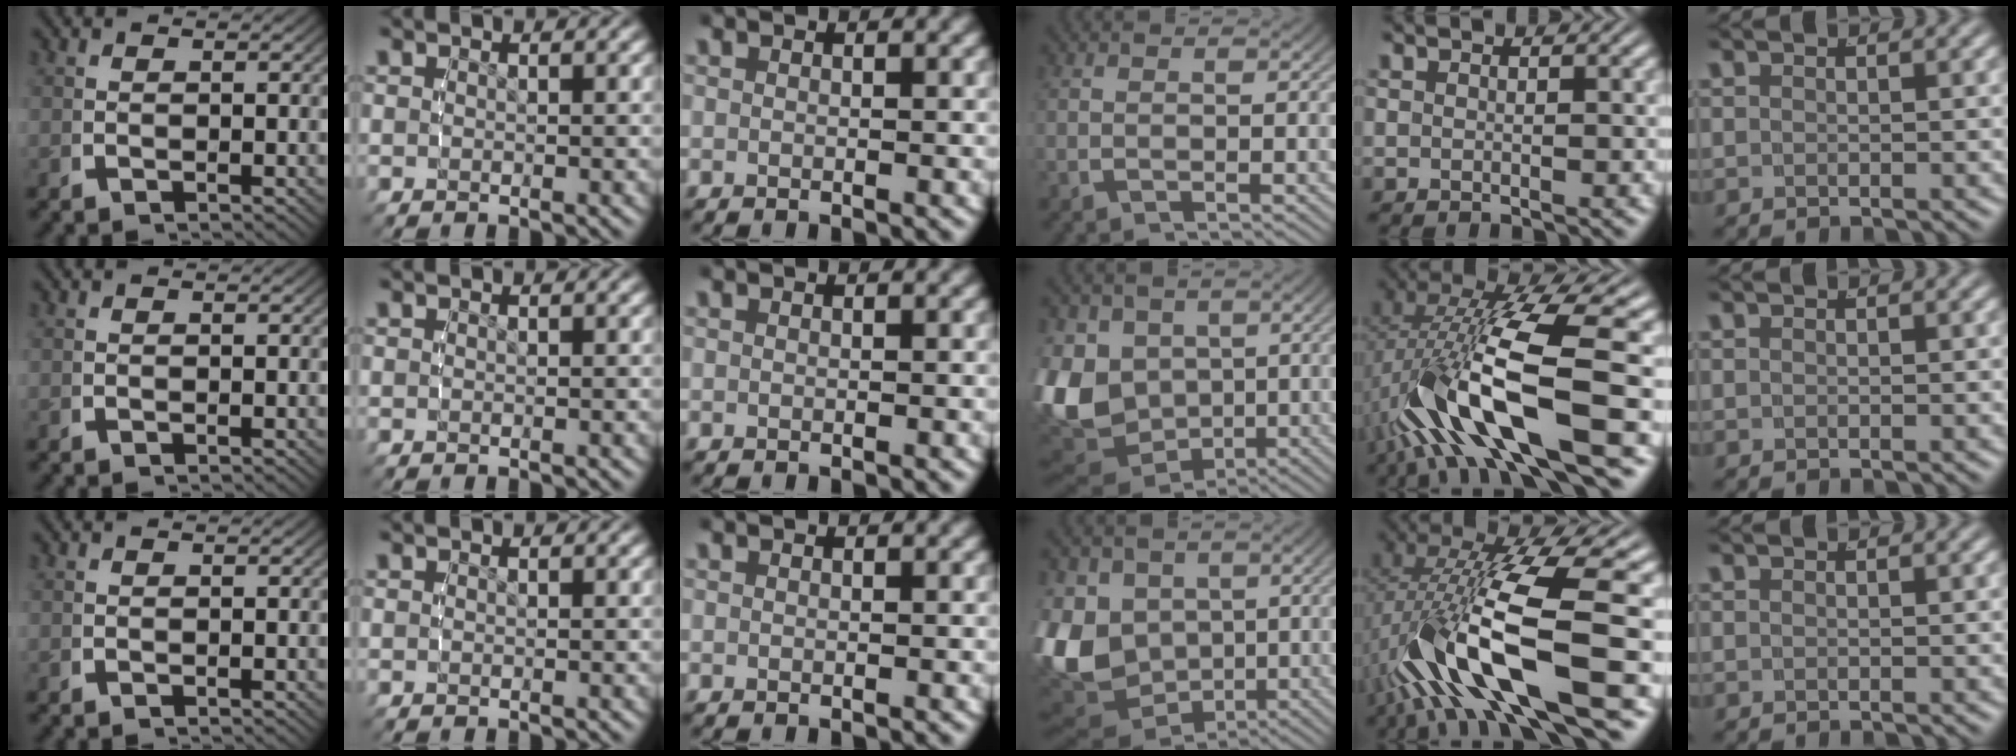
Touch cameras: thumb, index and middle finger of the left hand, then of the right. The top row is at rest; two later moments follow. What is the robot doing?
{"motion": "lift_and_place", "object": "pen"}